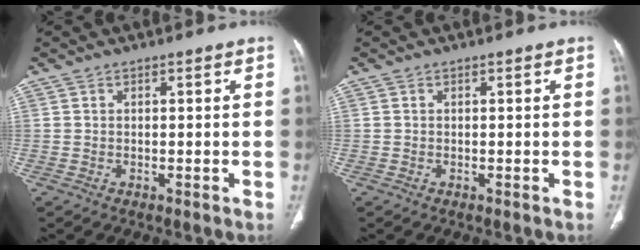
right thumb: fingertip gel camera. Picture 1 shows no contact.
{"total": 0.0}